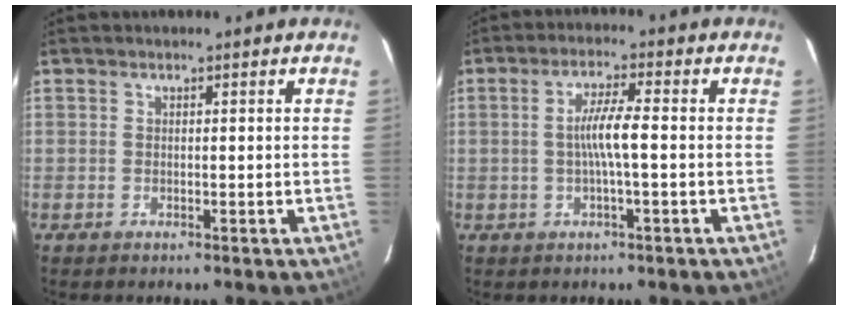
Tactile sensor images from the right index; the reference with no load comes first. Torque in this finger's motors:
{"motor_torque": [0.51, -0.11, 0.55, 0.13]}